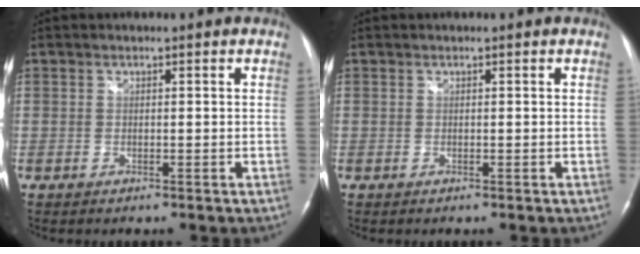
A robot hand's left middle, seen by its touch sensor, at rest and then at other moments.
{"total": 0.0}